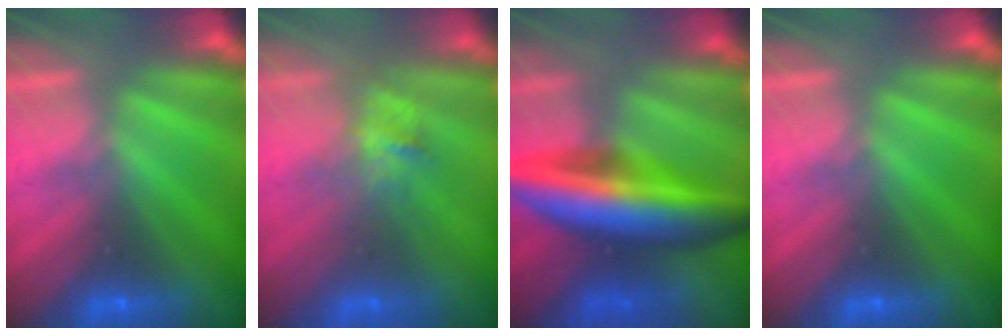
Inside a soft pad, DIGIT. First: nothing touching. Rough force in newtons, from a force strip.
{"total": 2.8}
{"total": 8.3}
{"total": 0.0}